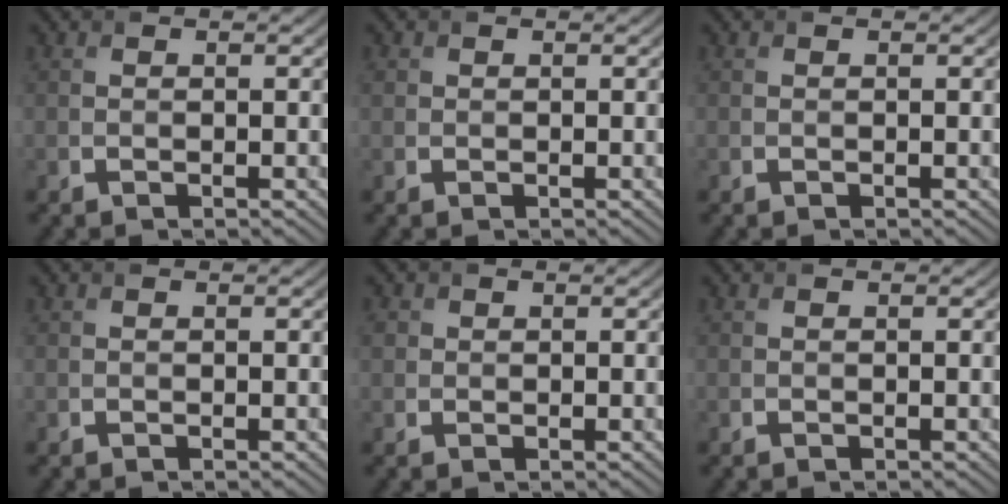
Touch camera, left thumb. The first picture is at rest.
{"total": 0.7, "force": [0.2, 0.6, 0.2], "torque": [-0.002, -0.001, 0.004]}
{"total": 0.0}
{"total": 0.0}
{"total": 1.2, "force": [0.3, 1.1, 0.3], "torque": [-0.006, 0.000, 0.003]}
{"total": 0.0}